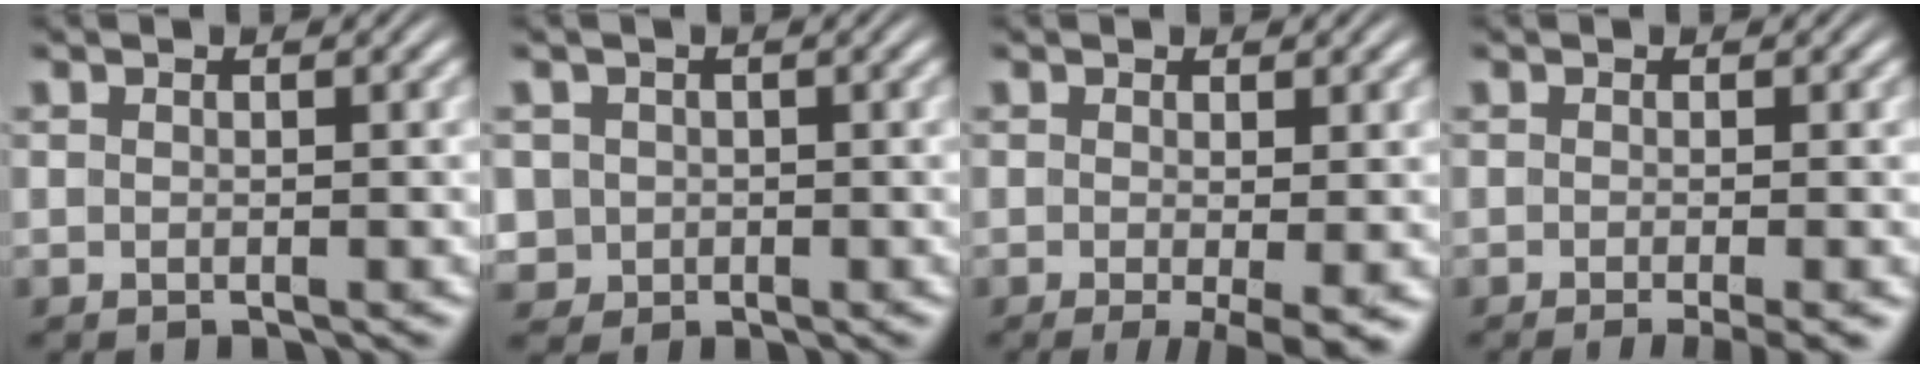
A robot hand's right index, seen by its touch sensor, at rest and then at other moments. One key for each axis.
{"total": 4.8, "fx": -0.8, "fy": 4.5, "fz": 1.5, "tx": -0.052, "ty": -0.030, "tz": -0.003}
{"total": 4.3, "fx": -2.5, "fy": 0.8, "fz": 3.4, "tx": -0.044, "ty": -0.021, "tz": -0.028}
{"total": 3.4, "fx": -2.4, "fy": 0.6, "fz": 2.3, "tx": -0.028, "ty": -0.009, "tz": -0.033}